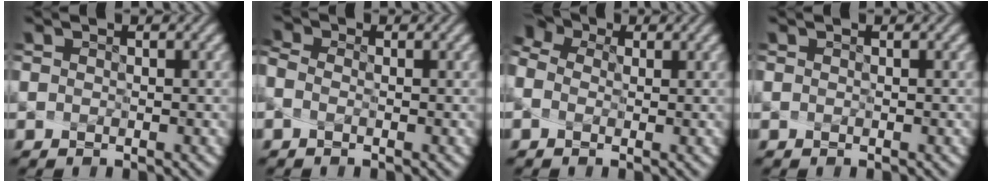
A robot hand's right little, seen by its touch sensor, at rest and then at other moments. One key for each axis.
{"total": 1.2, "fx": -0.6, "fy": 0.6, "fz": 0.8, "tx": -0.027, "ty": 0.000, "tz": -0.017}
{"total": 4.2, "fx": 0.0, "fy": 3.0, "fz": 2.9, "tx": -0.084, "ty": 0.013, "tz": -0.006}
{"total": 0.0}